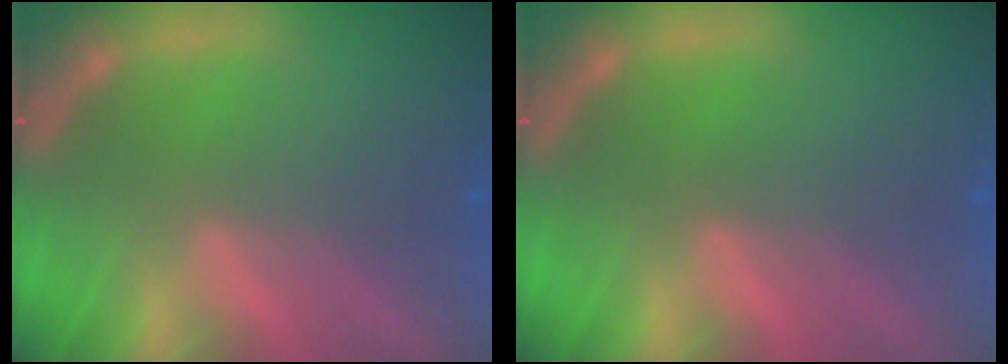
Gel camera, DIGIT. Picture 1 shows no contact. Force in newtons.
{"total": 0.0}